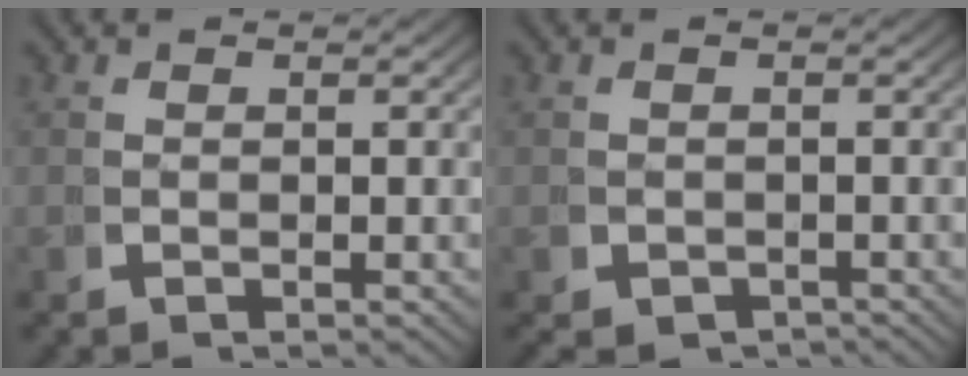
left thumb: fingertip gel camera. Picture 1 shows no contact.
{"total": 2.0, "force": [-1.5, 1.1, 0.6], "torque": [-0.007, -0.015, -0.019]}